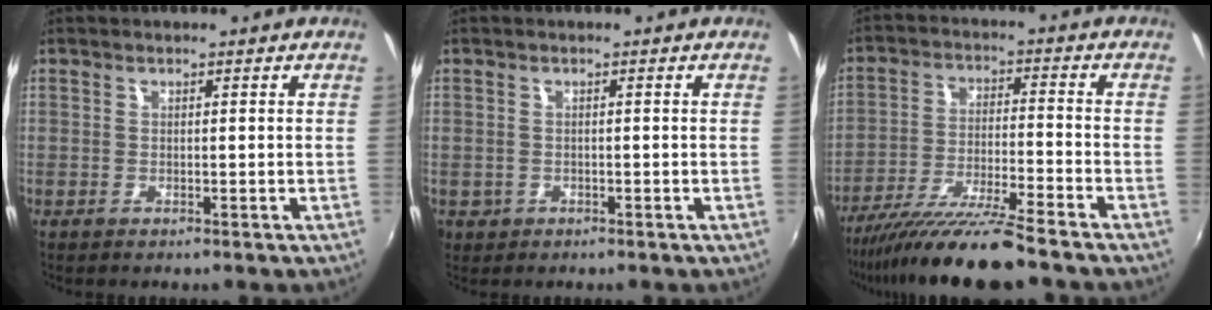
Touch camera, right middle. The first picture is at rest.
{"total": 2.2, "force": [-0.6, 2.0, 0.7], "torque": [-0.018, -0.005, -0.007]}
{"total": 13.7, "force": [-11.8, -0.4, 7.0], "torque": [-0.148, -0.022, -0.210]}